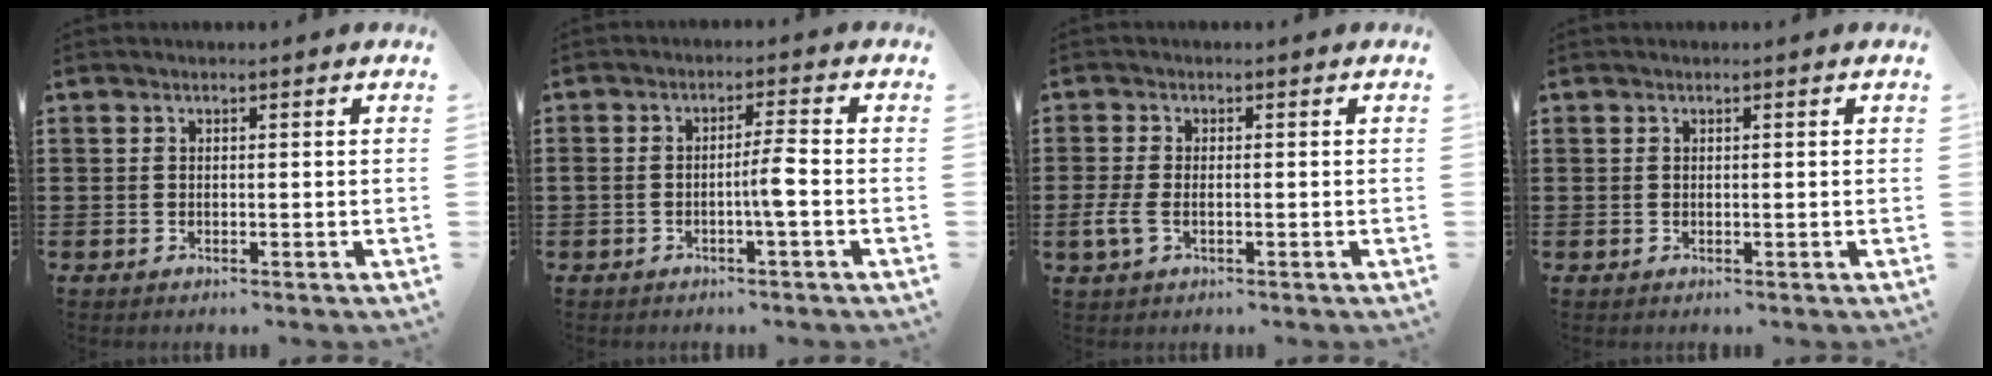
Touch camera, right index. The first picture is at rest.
{"total": 3.8, "force": [-1.3, 0.0, 3.5], "torque": [-0.064, -0.003, -0.028]}
{"total": 2.9, "force": [-0.9, 1.5, 2.3], "torque": [-0.064, -0.007, -0.021]}
{"total": 0.0}